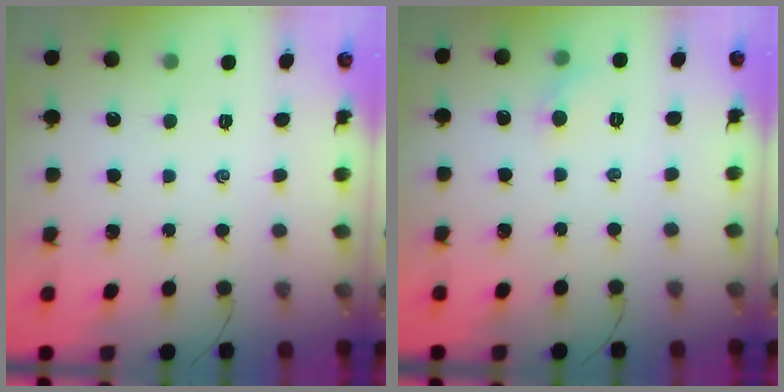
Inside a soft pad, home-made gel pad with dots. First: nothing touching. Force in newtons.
{"total": 4.5, "press": 4.3, "slide": 1.5}